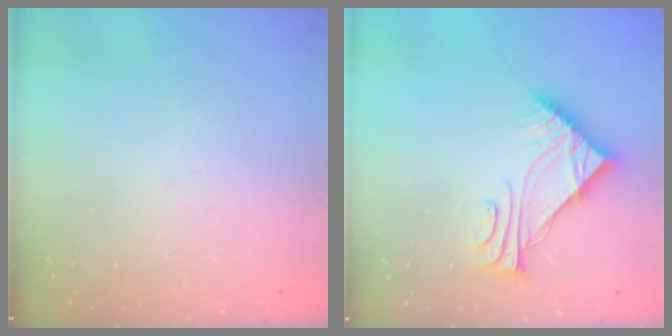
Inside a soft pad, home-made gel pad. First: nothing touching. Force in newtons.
{"total": 8.7, "press": 8.7, "slide": 0.1}